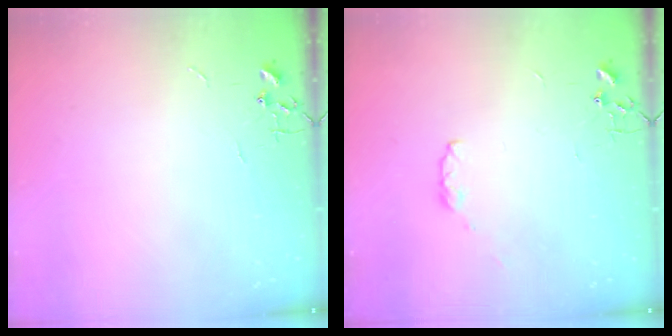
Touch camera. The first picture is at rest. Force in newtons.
{"total": 3.5, "press": 3.5, "slide": 0.5}